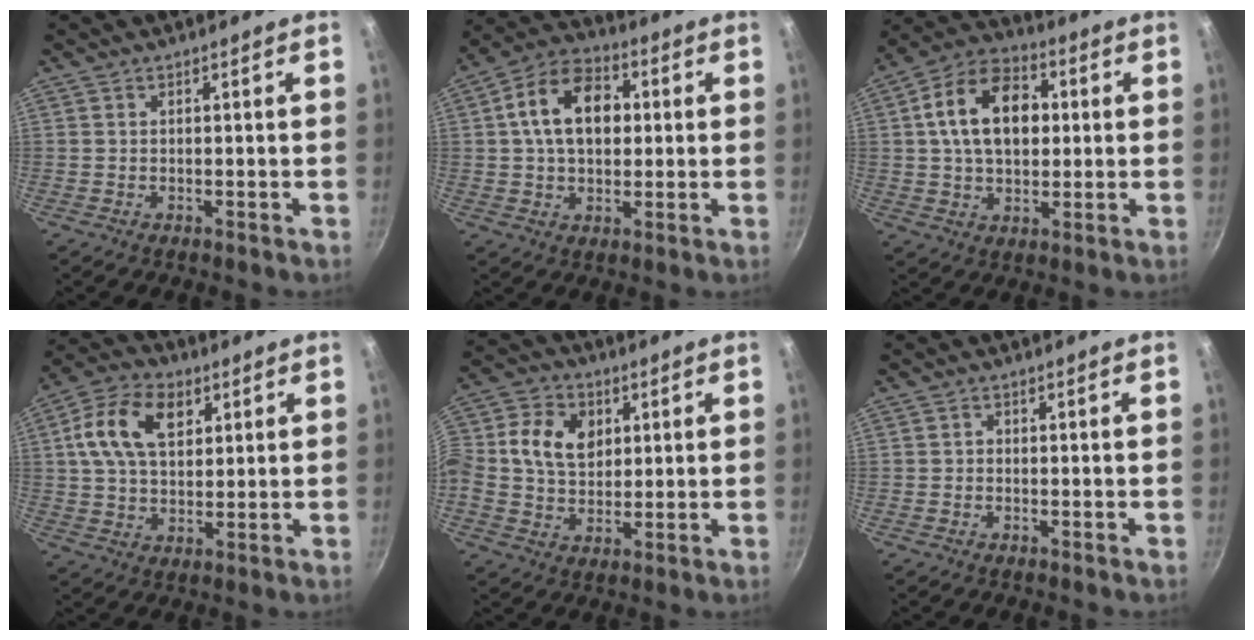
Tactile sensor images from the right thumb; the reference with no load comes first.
{"total": 14.0, "force": [2.2, 9.5, 10.0], "torque": [-0.137, 0.020, 0.021]}
{"total": 15.9, "force": [2.6, 10.8, 11.5], "torque": [-0.161, 0.020, 0.027]}
{"total": 13.5, "force": [4.4, 8.7, 9.3], "torque": [-0.152, 0.004, 0.067]}
{"total": 13.8, "force": [2.7, 10.6, 8.5], "torque": [-0.159, 0.015, 0.035]}
{"total": 0.6, "force": [-0.3, 0.5, 0.2], "torque": [-0.002, 0.002, -0.007]}